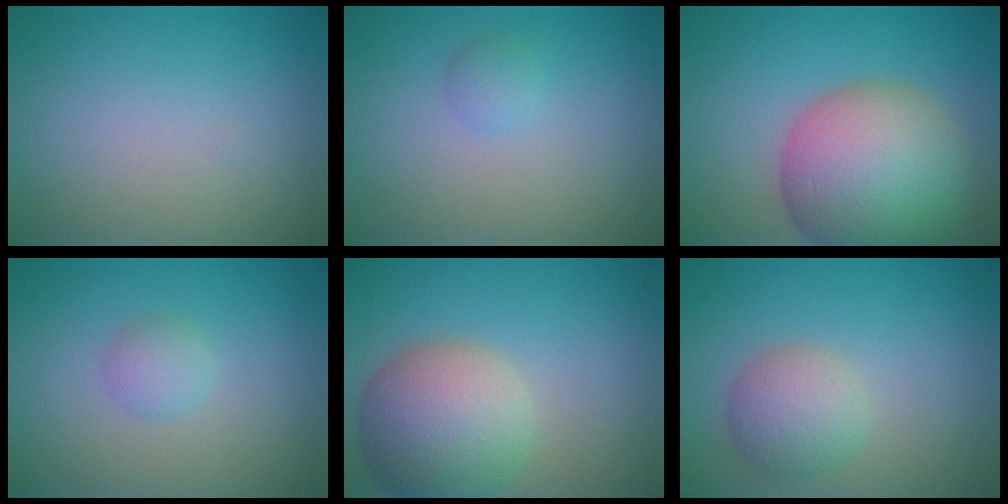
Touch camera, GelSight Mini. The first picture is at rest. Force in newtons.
{"total": 1.1, "press": 1.1, "slide": 0.0}
{"total": 12.9, "press": 12.9, "slide": 0.7}
{"total": 1.5, "press": 1.5, "slide": 0.1}
{"total": 8.5, "press": 8.5, "slide": 0.7}
{"total": 3.7, "press": 3.7, "slide": 0.1}